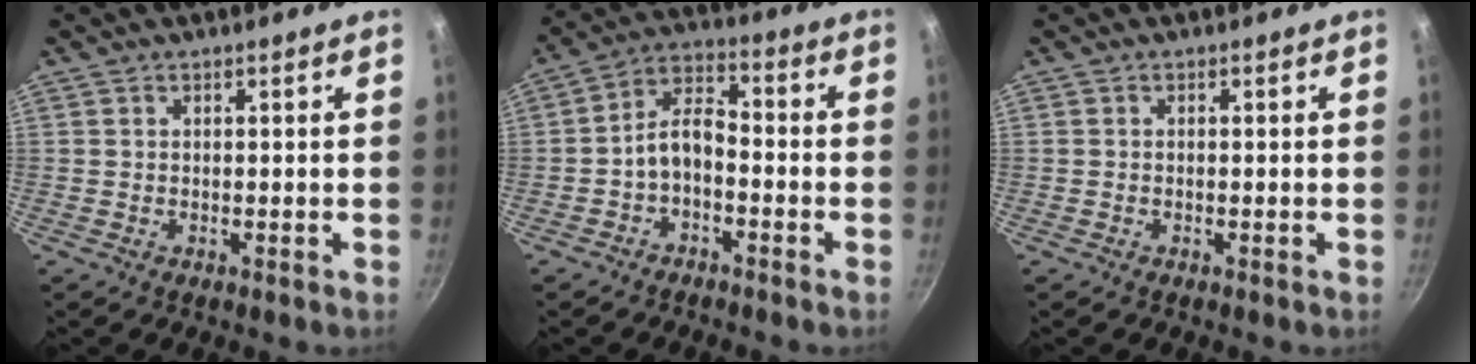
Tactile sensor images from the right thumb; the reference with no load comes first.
{"total": 7.1, "force": [-2.7, 4.0, 5.1], "torque": [-0.088, 0.050, -0.055]}
{"total": 0.0}